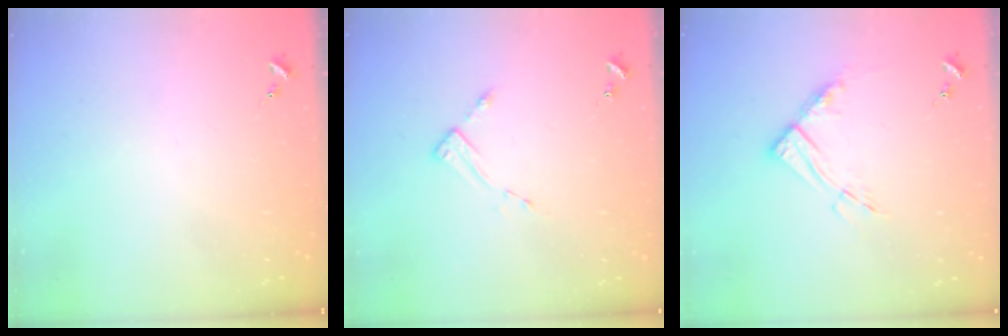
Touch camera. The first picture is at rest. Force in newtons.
{"total": 2.6, "press": 2.6, "slide": 0.4}
{"total": 9.6, "press": 9.5, "slide": 1.1}